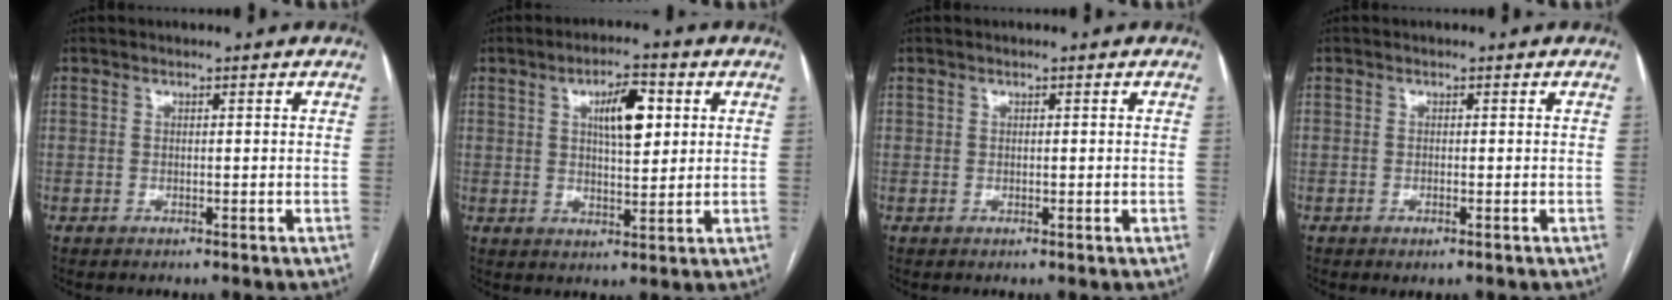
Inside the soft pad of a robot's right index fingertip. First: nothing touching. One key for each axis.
{"total": 7.3, "fx": 2.3, "fy": 2.3, "fz": 6.5, "tx": -0.108, "ty": 0.010, "tz": 0.041}
{"total": 0.0}
{"total": 1.1, "fx": -0.6, "fy": 0.3, "fz": 0.9, "tx": -0.014, "ty": -0.003, "tz": -0.006}